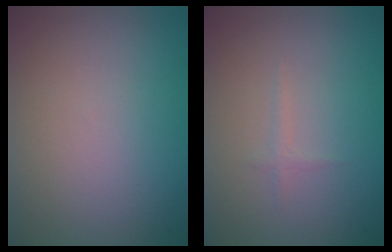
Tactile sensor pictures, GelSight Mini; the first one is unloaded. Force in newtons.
{"total": 0.6, "press": 0.6, "slide": 0.0}